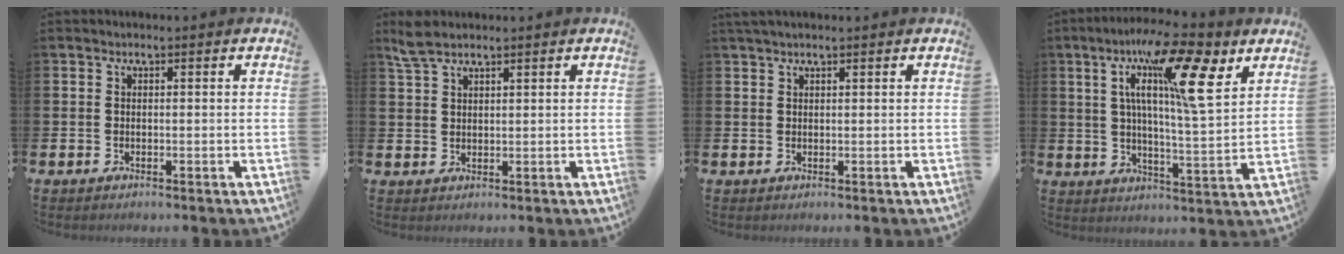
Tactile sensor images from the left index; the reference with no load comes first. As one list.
[{"total": 3.6, "force": [3.1, 1.2, 1.3], "torque": [-0.032, -0.003, 0.058]}, {"total": 1.5, "force": [1.3, 0.2, 0.7], "torque": [-0.014, 0.003, 0.023]}, {"total": 14.9, "force": [9.1, 2.4, 11.6], "torque": [-0.219, -0.034, 0.144]}]